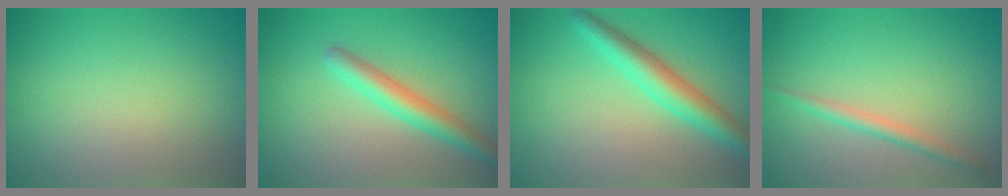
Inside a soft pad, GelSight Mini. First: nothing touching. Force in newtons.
{"total": 3.3, "press": 3.2, "slide": 0.1}
{"total": 3.8, "press": 3.8, "slide": 0.2}
{"total": 1.8, "press": 1.8, "slide": 0.1}